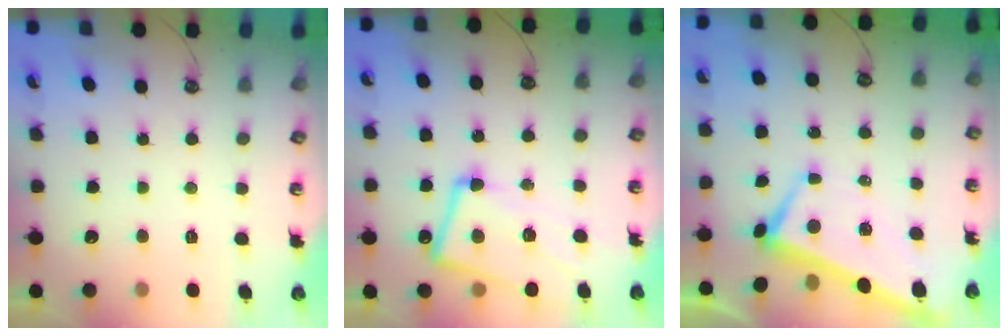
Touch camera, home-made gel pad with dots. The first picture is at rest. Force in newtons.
{"total": 5.7, "press": 5.6, "slide": 1.4}
{"total": 0.9, "press": 0.4, "slide": 0.8}